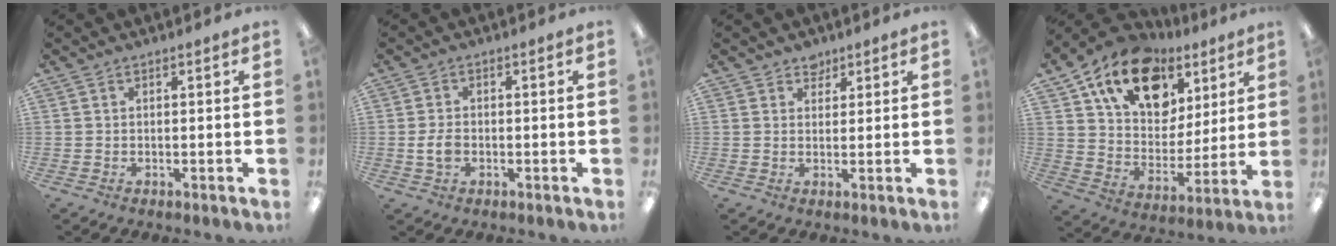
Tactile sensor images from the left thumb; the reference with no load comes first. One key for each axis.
{"total": 3.7, "fx": -0.6, "fy": 2.2, "fz": 3.0, "tx": -0.066, "ty": 0.002, "tz": -0.014}
{"total": 2.6, "fx": 2.1, "fy": 1.5, "fz": 0.4, "tx": 0.006, "ty": -0.010, "tz": 0.037}
{"total": 17.8, "fx": 11.0, "fy": 11.1, "fz": 8.5, "tx": -0.150, "ty": -0.053, "tz": 0.202}